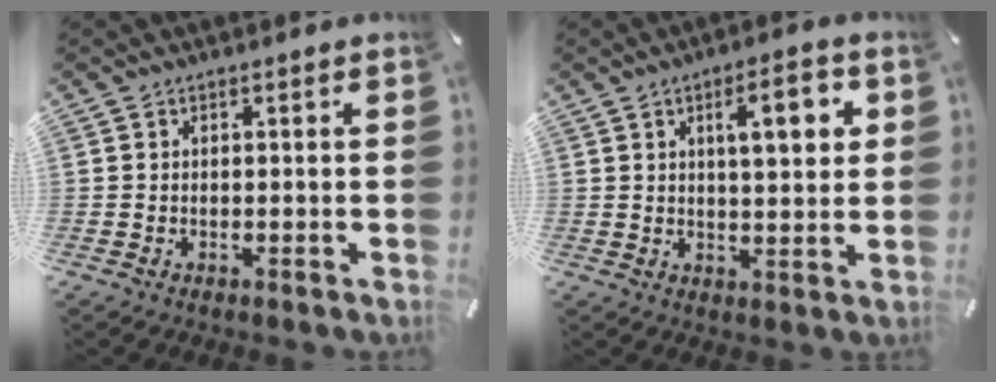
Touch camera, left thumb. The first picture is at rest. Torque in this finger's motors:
{"motor_torque": [1.48, 1.48, 0.84, -0.63, 0.10]}